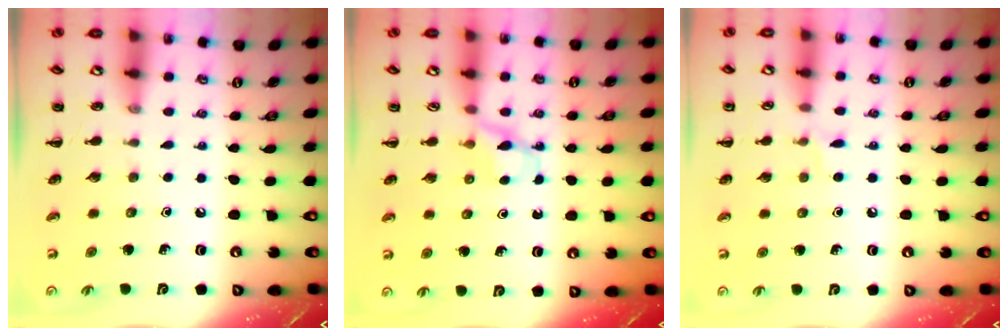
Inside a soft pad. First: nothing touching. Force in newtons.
{"total": 3.4, "press": 3.1, "slide": 1.4}
{"total": 3.8, "press": 3.5, "slide": 1.4}